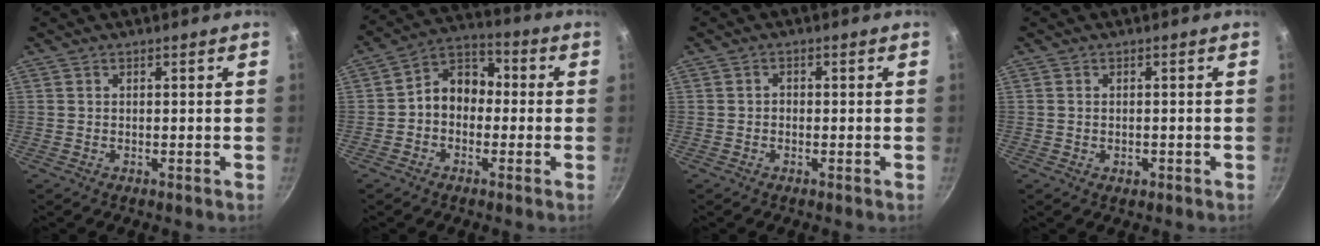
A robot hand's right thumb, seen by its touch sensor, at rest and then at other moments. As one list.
[{"total": 8.8, "force": [-0.8, 6.9, 5.4], "torque": [-0.048, 0.036, -0.036]}, {"total": 1.0, "force": [-0.4, 0.8, 0.5], "torque": [-0.007, 0.005, -0.009]}, {"total": 1.4, "force": [-0.4, 1.0, 0.9], "torque": [-0.011, 0.001, -0.007]}]